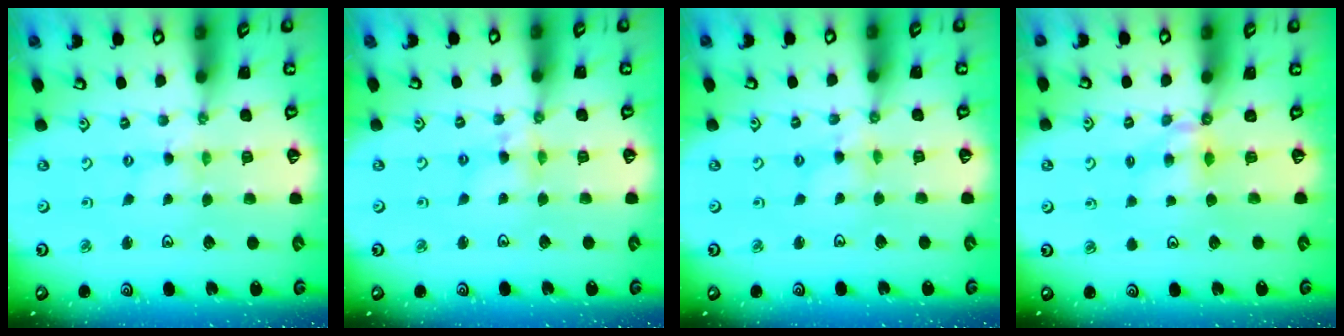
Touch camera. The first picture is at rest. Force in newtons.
{"total": 5.6, "press": 5.6, "slide": 0.4}
{"total": 3.2, "press": 3.2, "slide": 0.4}
{"total": 5.2, "press": 5.2, "slide": 0.6}